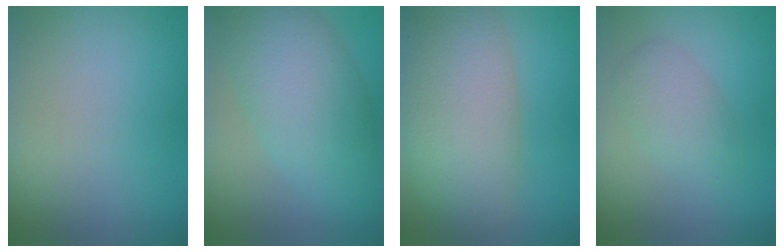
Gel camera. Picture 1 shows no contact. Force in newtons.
{"total": 7.5, "press": 7.5, "slide": 0.3}
{"total": 10.1, "press": 10.1, "slide": 0.3}
{"total": 2.7, "press": 2.7, "slide": 0.1}